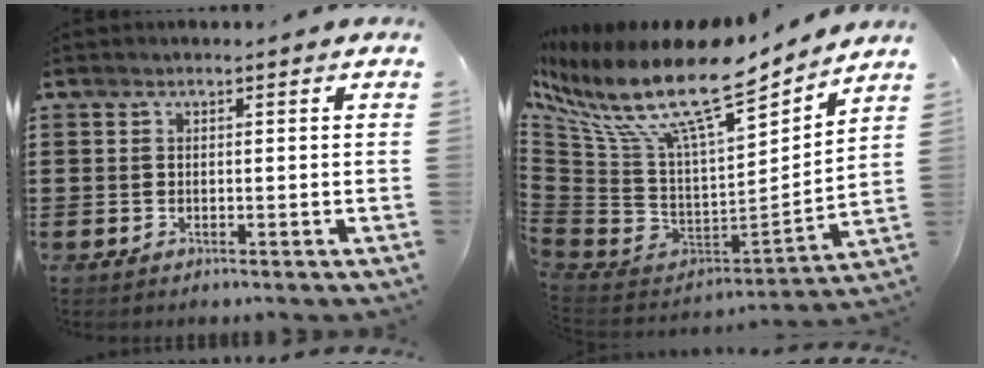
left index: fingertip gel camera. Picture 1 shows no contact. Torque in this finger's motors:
{"motor_torque": [2.14, 0.00, 1.05, 0.21]}